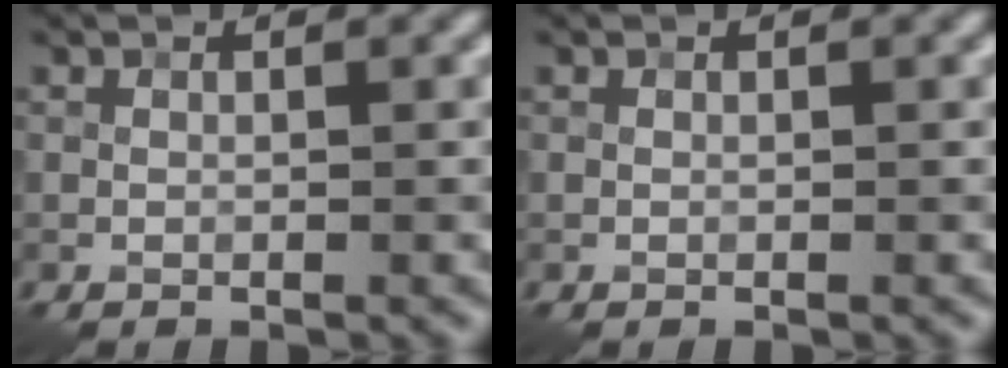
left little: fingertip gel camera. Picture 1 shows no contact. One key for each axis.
{"total": 0.0}